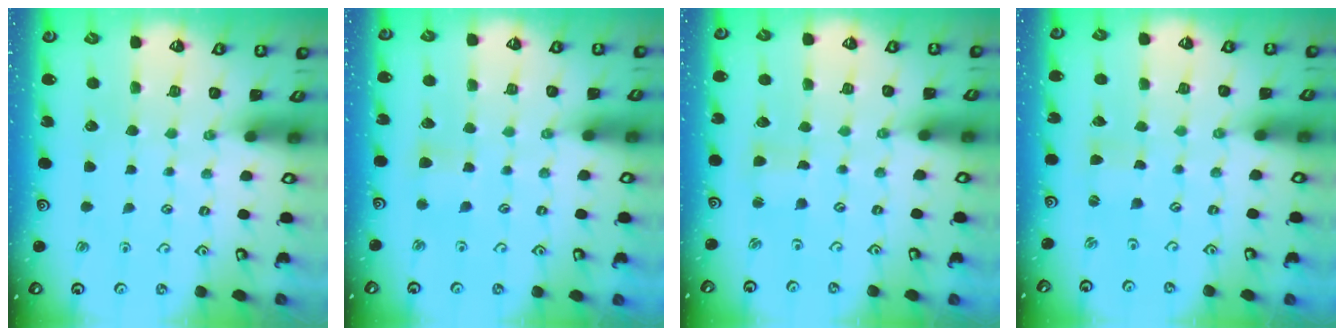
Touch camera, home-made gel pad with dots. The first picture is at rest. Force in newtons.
{"total": 4.8, "press": 4.8, "slide": 0.5}
{"total": 2.3, "press": 2.3, "slide": 0.4}
{"total": 1.0, "press": 1.0, "slide": 0.1}